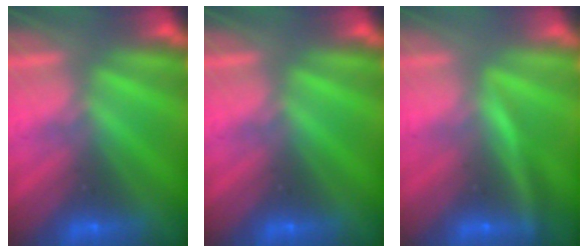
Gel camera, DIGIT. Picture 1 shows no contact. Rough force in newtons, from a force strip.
{"total": 0.0}
{"total": 2.8}